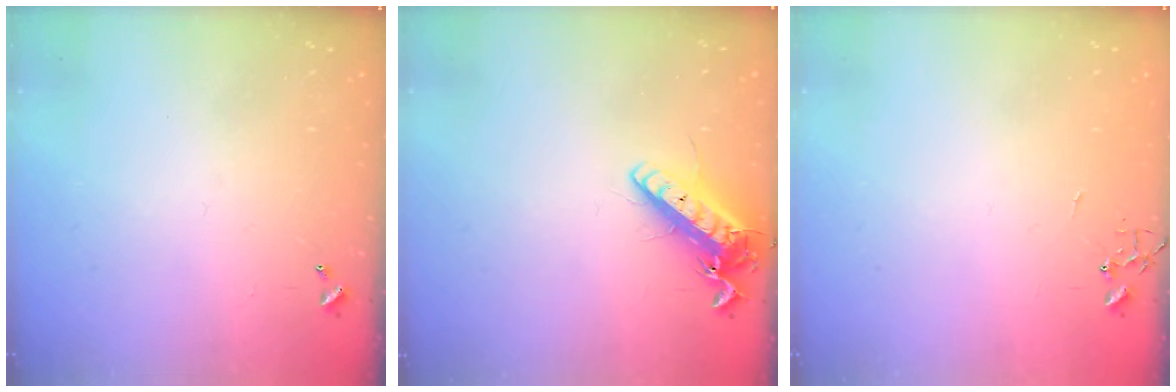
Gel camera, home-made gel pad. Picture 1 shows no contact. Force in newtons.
{"total": 14.5, "press": 14.3, "slide": 2.0}
{"total": 0.0}